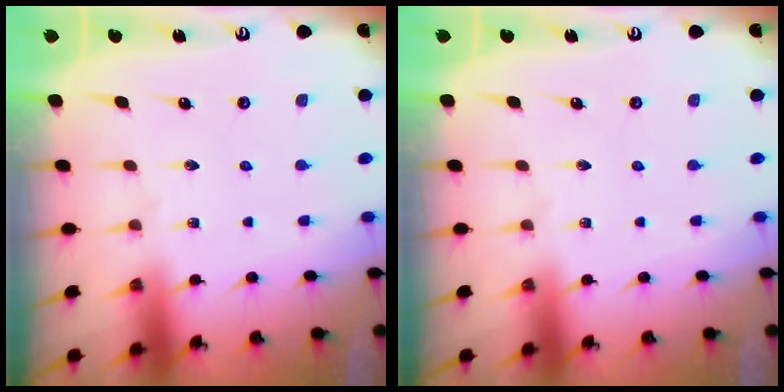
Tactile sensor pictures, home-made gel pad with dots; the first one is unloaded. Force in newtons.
{"total": 0.0}